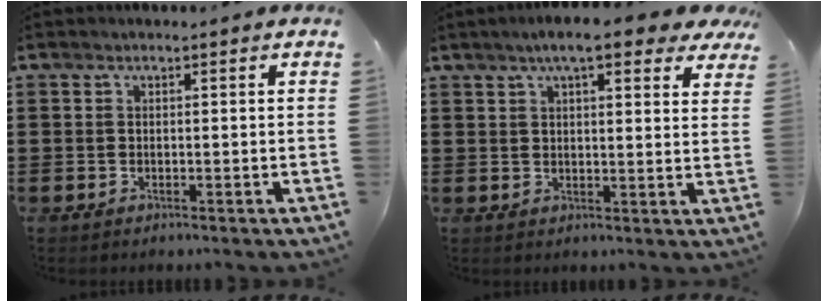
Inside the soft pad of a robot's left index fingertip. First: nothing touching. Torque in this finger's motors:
{"motor_torque": [1.09, -1.04, 0.85, 0.16]}